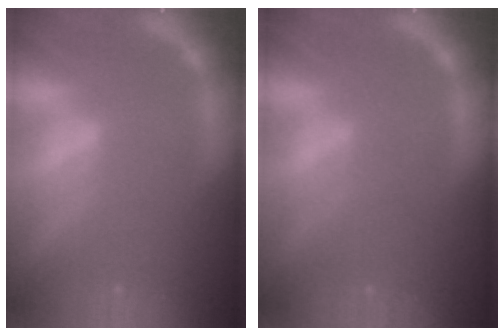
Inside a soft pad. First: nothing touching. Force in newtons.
{"total": 2.5}